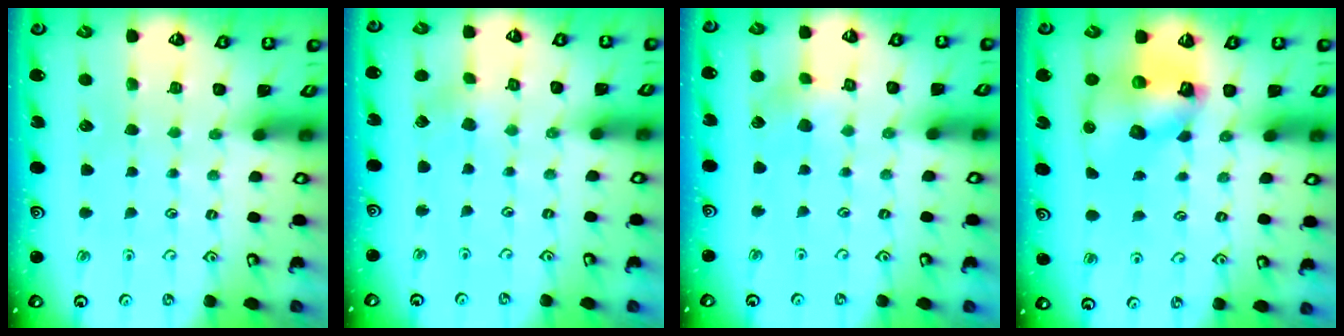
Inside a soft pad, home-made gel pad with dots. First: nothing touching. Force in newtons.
{"total": 1.8, "press": 1.8, "slide": 0.3}
{"total": 4.0, "press": 4.0, "slide": 0.5}
{"total": 10.9, "press": 10.8, "slide": 1.5}